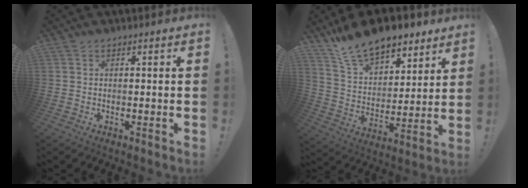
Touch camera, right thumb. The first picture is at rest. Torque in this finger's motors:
{"motor_torque": [1.19, 2.74, 0.30, 0.25, 0.28]}